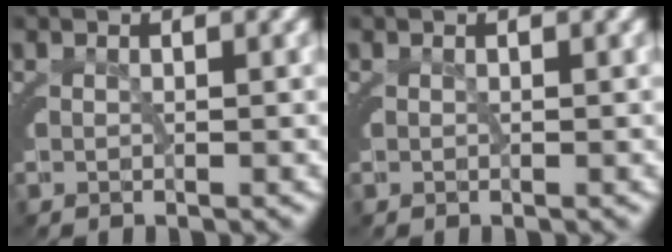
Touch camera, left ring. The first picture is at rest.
{"total": 0.0}